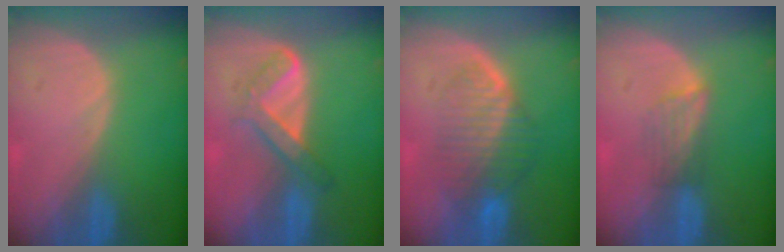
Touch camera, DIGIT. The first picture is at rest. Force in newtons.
{"total": 4.8, "press": 4.8, "slide": 0.7}
{"total": 7.4, "press": 6.8, "slide": 3.0}
{"total": 3.2, "press": 2.9, "slide": 1.4}